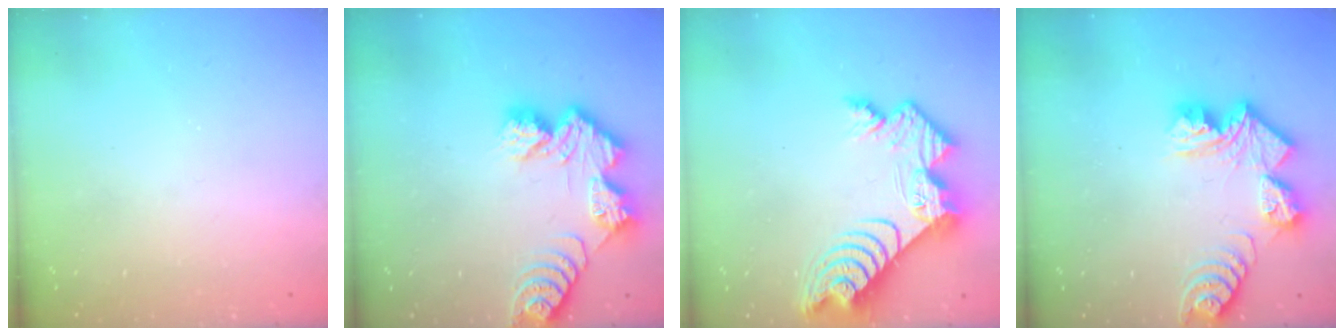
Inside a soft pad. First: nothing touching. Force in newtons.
{"total": 11.5, "press": 11.5, "slide": 0.8}
{"total": 13.4, "press": 13.4, "slide": 1.2}
{"total": 14.4, "press": 14.3, "slide": 1.6}